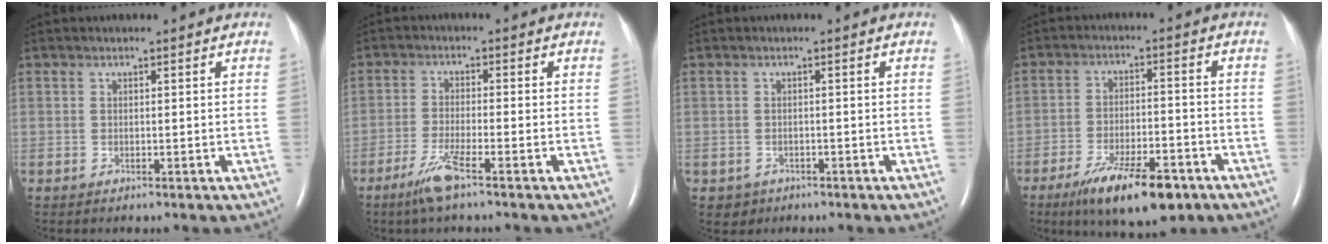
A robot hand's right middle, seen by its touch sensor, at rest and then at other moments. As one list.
[{"total": 5.1, "force": [-3.3, 0.0, 3.8], "torque": [-0.085, -0.011, -0.069]}, {"total": 1.8, "force": [-0.9, 1.6, 0.0], "torque": [-0.001, 0.007, -0.007]}, {"total": 12.1, "force": [-7.8, 3.4, 8.6], "torque": [-0.145, -0.015, -0.124]}]